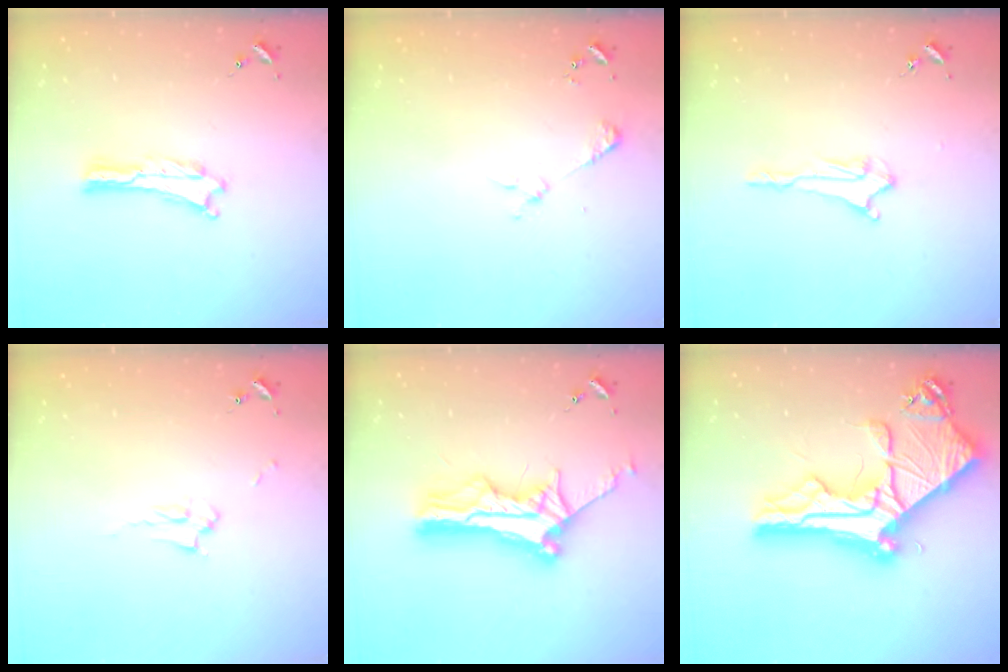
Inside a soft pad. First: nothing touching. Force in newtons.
{"total": 2.2, "press": 2.2, "slide": 0.2}
{"total": 2.1, "press": 2.0, "slide": 0.4}
{"total": 3.2, "press": 3.1, "slide": 0.5}
{"total": 12.2, "press": 12.1, "slide": 1.1}
{"total": 16.9, "press": 16.8, "slide": 1.7}